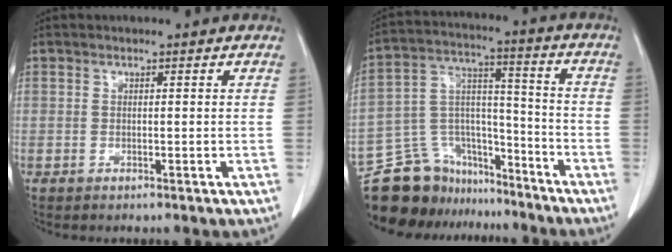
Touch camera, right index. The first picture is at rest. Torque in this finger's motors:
{"motor_torque": [-0.32, -0.24, -0.47, -0.20]}